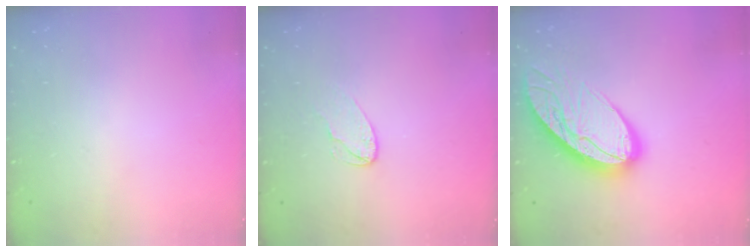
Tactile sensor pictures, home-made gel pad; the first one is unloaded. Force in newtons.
{"total": 4.9, "press": 4.9, "slide": 0.4}
{"total": 16.0, "press": 15.9, "slide": 1.5}